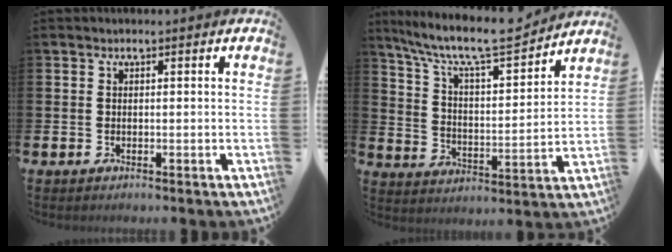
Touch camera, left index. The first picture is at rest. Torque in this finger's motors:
{"motor_torque": [1.02, -1.11, 0.29, 0.21]}